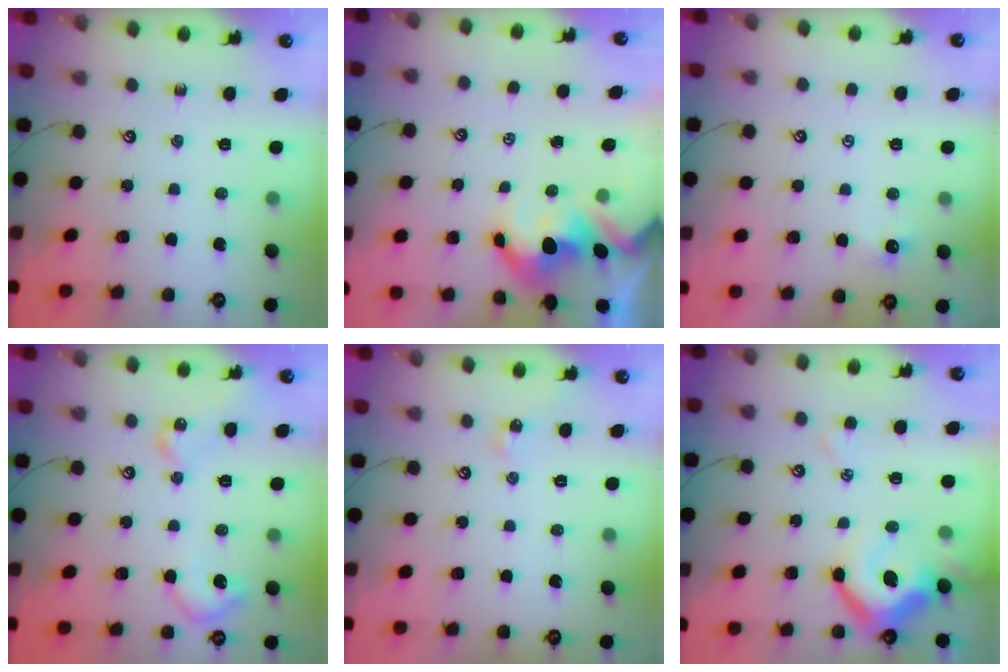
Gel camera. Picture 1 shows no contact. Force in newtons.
{"total": 4.5, "press": 4.4, "slide": 0.8}
{"total": 0.0}
{"total": 9.9, "press": 9.9, "slide": 0.9}
{"total": 2.0, "press": 2.0, "slide": 0.4}
{"total": 9.2, "press": 9.0, "slide": 1.8}